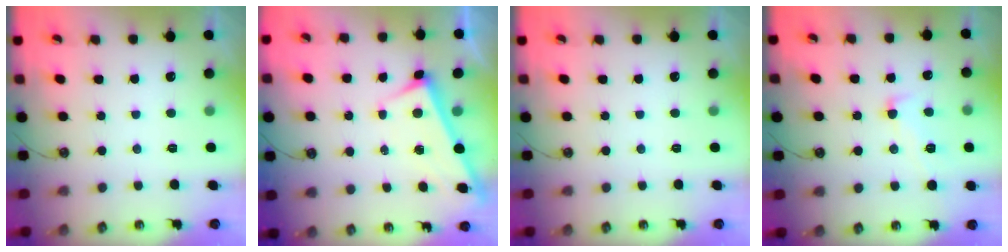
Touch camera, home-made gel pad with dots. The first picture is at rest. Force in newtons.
{"total": 2.9, "press": 2.9, "slide": 0.1}
{"total": 0.0}
{"total": 1.4, "press": 1.0, "slide": 1.0}